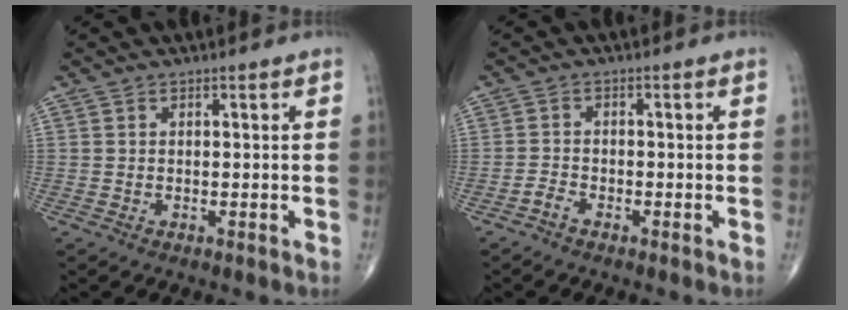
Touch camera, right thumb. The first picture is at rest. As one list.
[{"total": 1.5, "force": [-1.3, 0.5, 0.6], "torque": [-0.014, 0.008, -0.026]}]